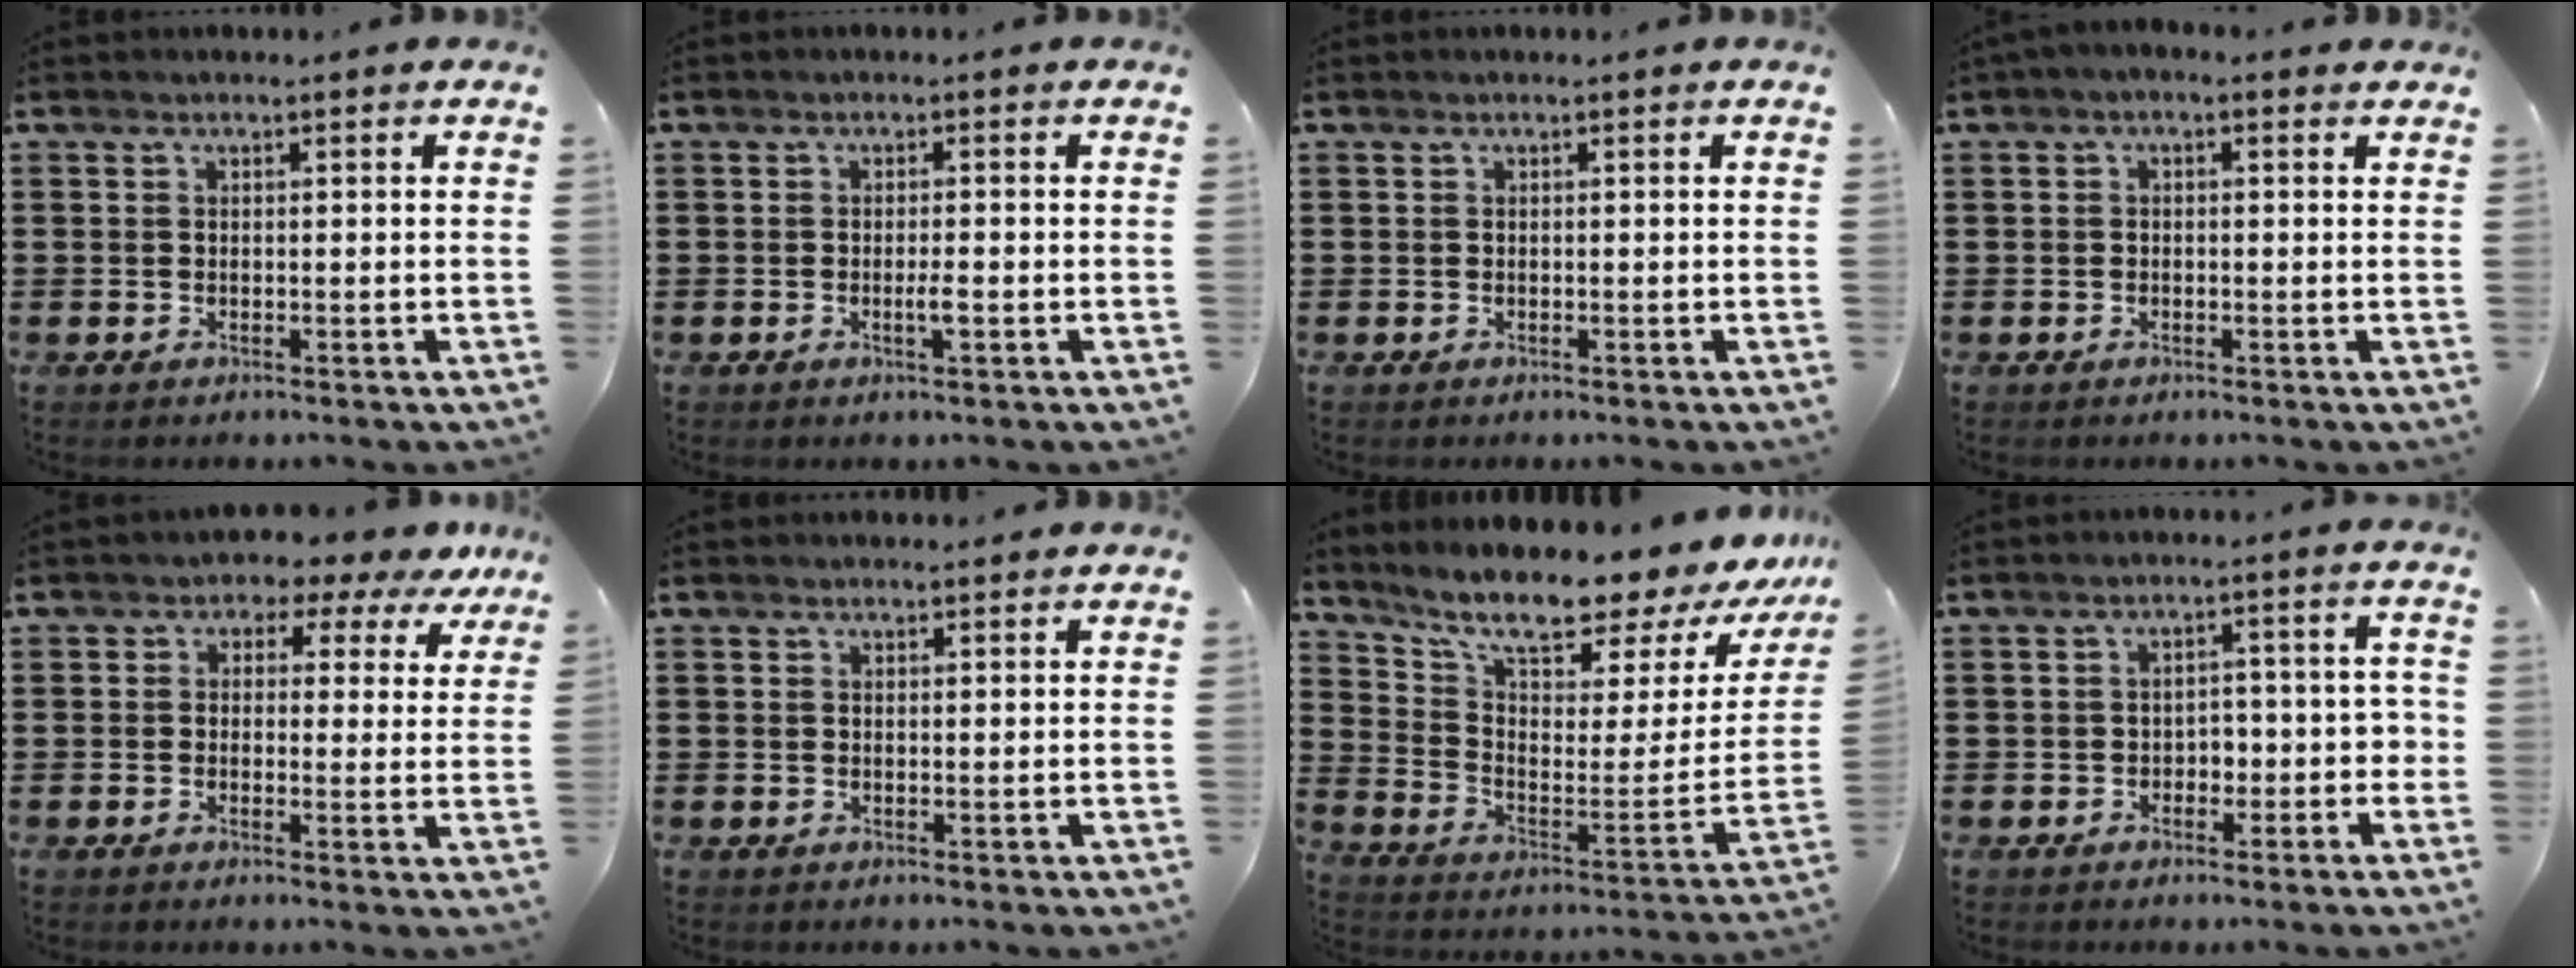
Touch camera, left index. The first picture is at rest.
{"total": 1.9, "force": [-0.6, 0.2, 1.8], "torque": [-0.033, 0.000, -0.010]}
{"total": 0.0}
{"total": 1.0, "force": [-0.5, 0.4, 0.7], "torque": [-0.015, 0.000, -0.010]}
{"total": 2.4, "force": [1.4, 1.9, 0.7], "torque": [-0.015, -0.011, 0.015]}
{"total": 0.8, "force": [0.8, 0.1, 0.2], "torque": [-0.004, 0.000, 0.015]}
{"total": 10.8, "force": [9.4, 1.5, 5.1], "torque": [-0.108, -0.083, 0.152]}
{"total": 3.1, "force": [-1.4, 2.2, 1.6], "torque": [-0.038, 0.008, -0.032]}